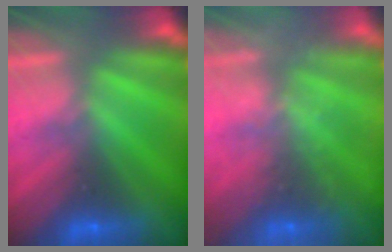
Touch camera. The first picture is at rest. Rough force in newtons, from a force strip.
{"total": 7.8}